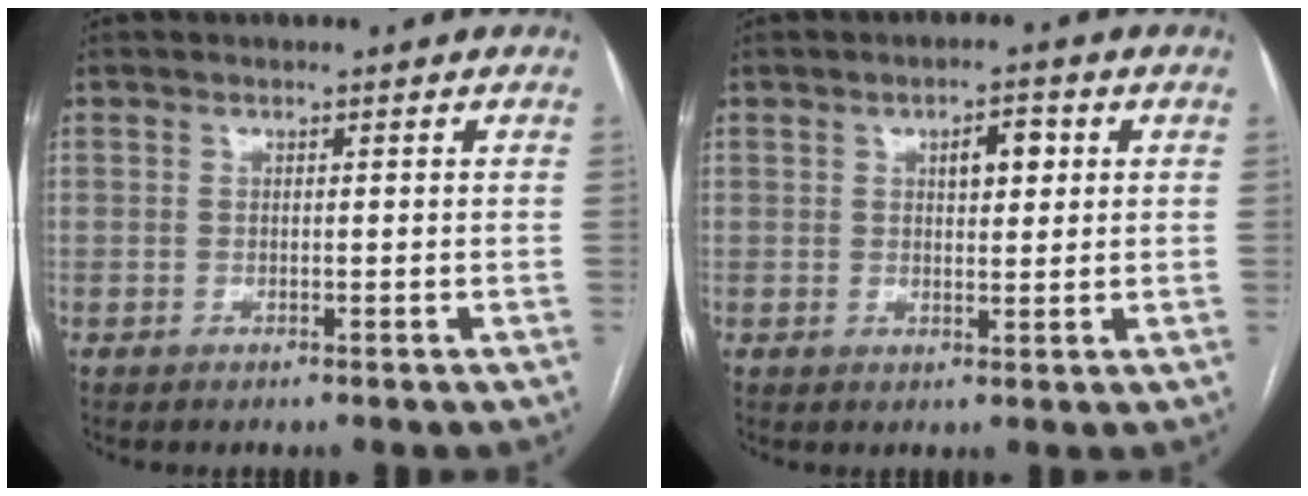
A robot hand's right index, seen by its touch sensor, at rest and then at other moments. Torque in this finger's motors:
{"motor_torque": [0.07, 0.03, 0.07, 0.02]}